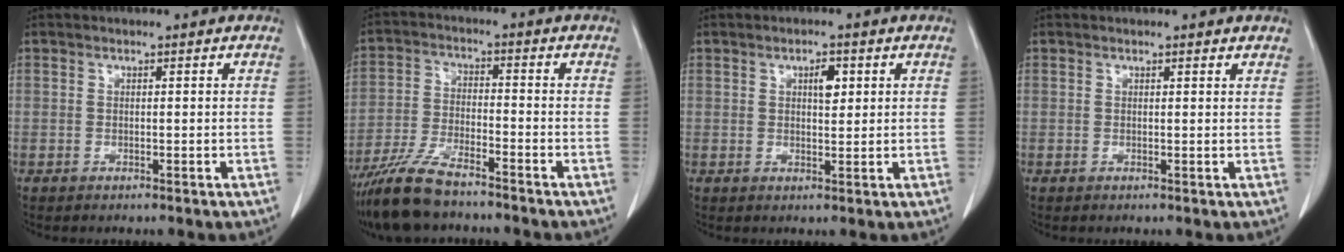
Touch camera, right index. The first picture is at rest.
{"total": 9.7, "force": [-8.1, 1.8, 5.1], "torque": [-0.106, -0.024, -0.153]}
{"total": 2.7, "force": [1.0, 1.1, 2.3], "torque": [-0.038, 0.000, 0.017]}
{"total": 1.2, "force": [1.2, 0.2, 0.3], "torque": [-0.010, -0.001, 0.008]}